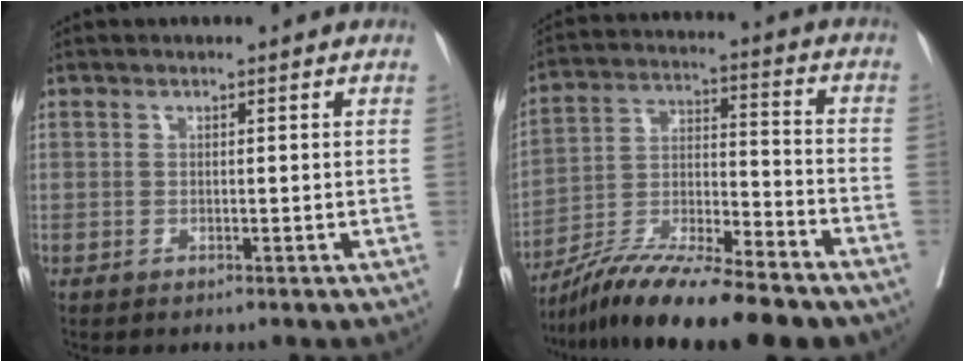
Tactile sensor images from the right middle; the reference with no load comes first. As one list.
[{"total": 17.3, "force": [-14.3, 1.6, 9.6], "torque": [-0.185, -0.019, -0.250]}]